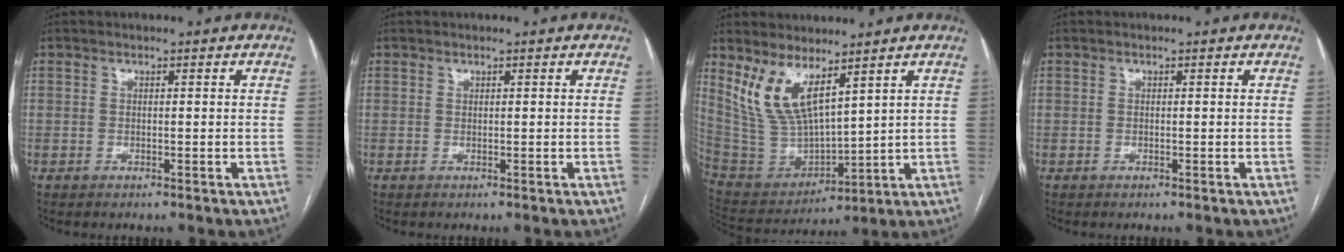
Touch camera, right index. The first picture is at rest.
{"total": 0.0}
{"total": 11.0, "force": [6.9, 3.3, 7.9], "torque": [-0.175, -0.005, 0.159]}
{"total": 0.0}